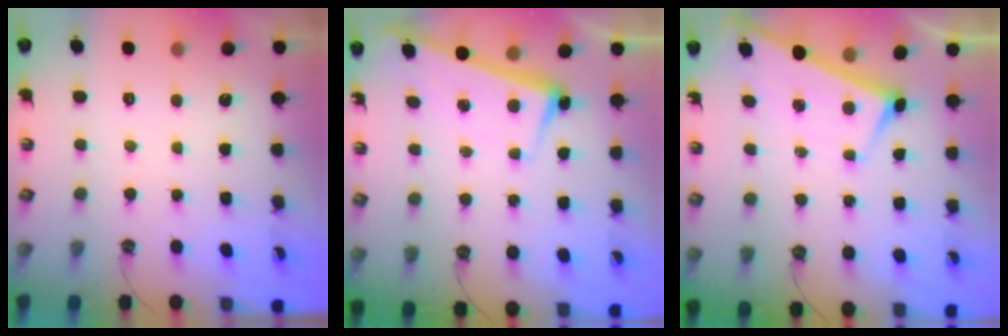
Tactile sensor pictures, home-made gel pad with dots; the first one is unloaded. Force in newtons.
{"total": 2.5, "press": 2.5, "slide": 0.7}
{"total": 1.3, "press": 1.3, "slide": 0.5}